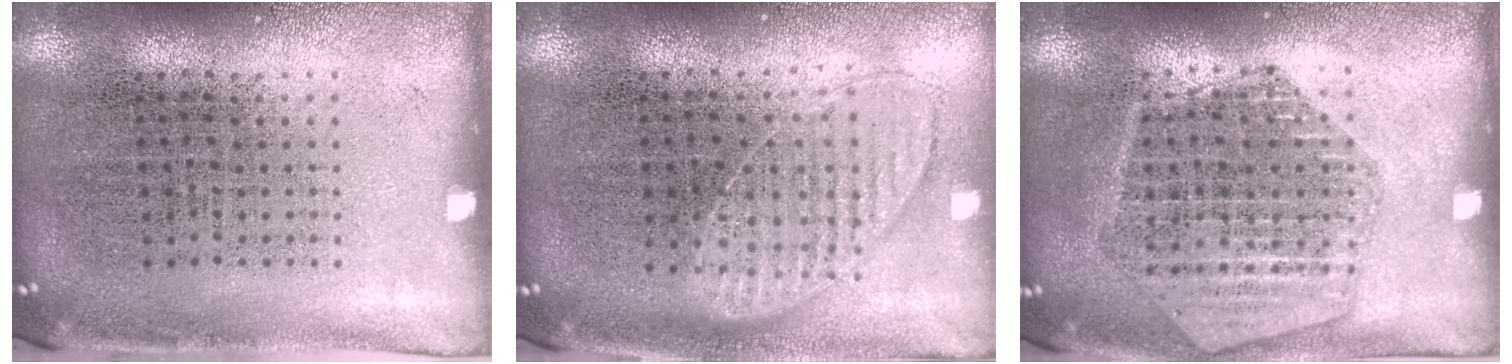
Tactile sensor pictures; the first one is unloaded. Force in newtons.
{"total": 0.9, "press": 0.9, "slide": 0.2}
{"total": 1.7, "press": 1.6, "slide": 0.5}